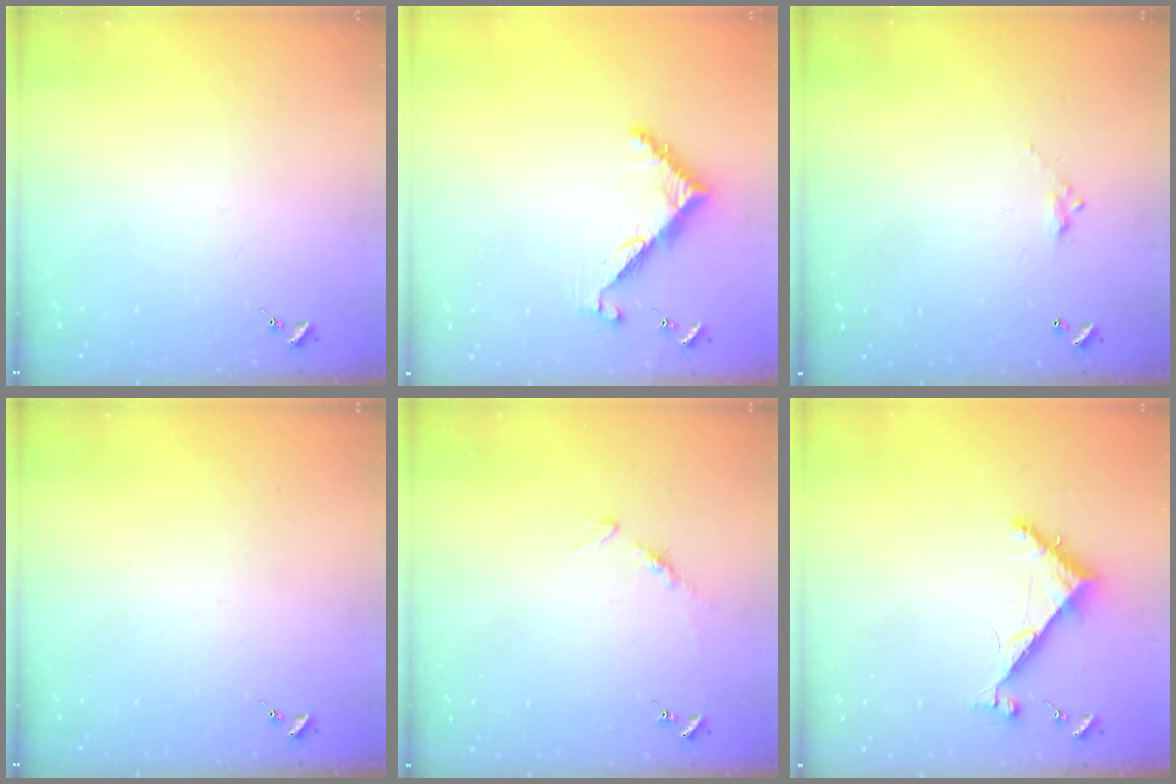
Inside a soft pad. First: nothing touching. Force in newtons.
{"total": 7.8, "press": 7.8, "slide": 0.1}
{"total": 4.9, "press": 4.9, "slide": 0.2}
{"total": 0.0}
{"total": 4.9, "press": 4.8, "slide": 0.6}
{"total": 6.9, "press": 6.9, "slide": 0.6}